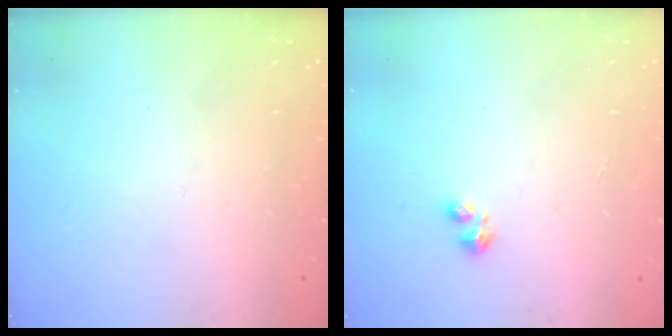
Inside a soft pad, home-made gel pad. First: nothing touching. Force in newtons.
{"total": 1.5, "press": 1.5, "slide": 0.3}